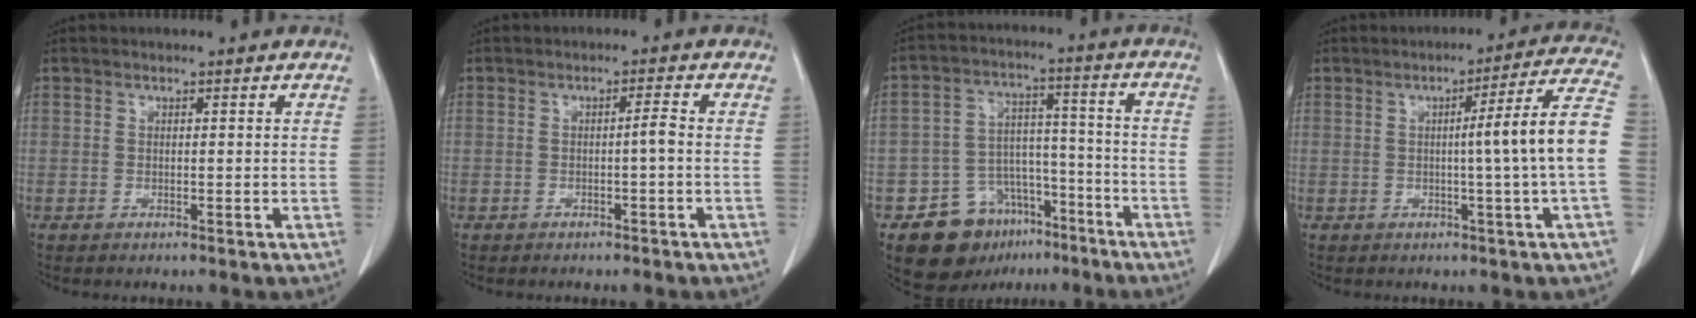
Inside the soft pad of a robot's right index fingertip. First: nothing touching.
{"total": 1.5, "force": [-0.3, -0.1, 1.4], "torque": [-0.021, 0.002, -0.005]}
{"total": 12.4, "force": [-7.8, 8.2, 5.2], "torque": [-0.074, 0.041, -0.115]}
{"total": 11.0, "force": [-0.7, -2.1, 10.8], "torque": [-0.141, 0.008, -0.012]}